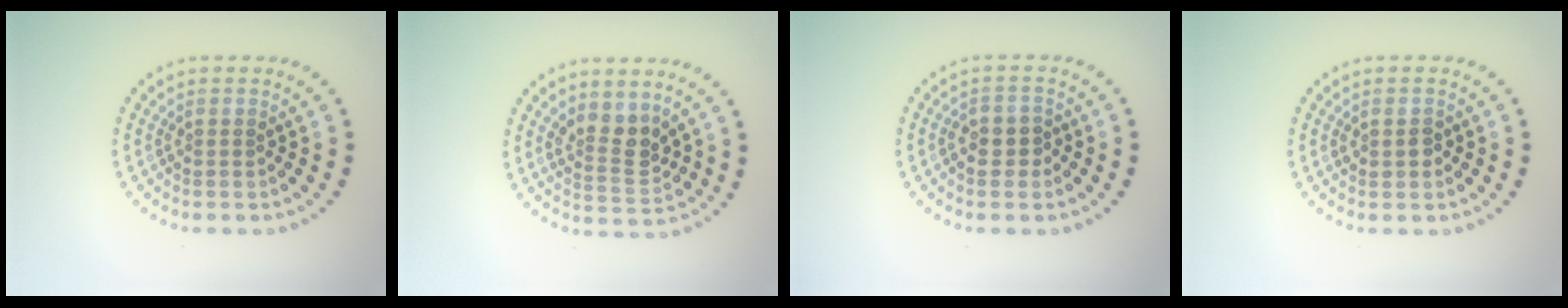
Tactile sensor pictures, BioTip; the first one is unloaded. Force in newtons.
{"total": 3.0, "press": 2.6, "slide": 1.5}
{"total": 2.3, "press": 2.2, "slide": 0.7}
{"total": 1.3, "press": 1.3, "slide": 0.2}